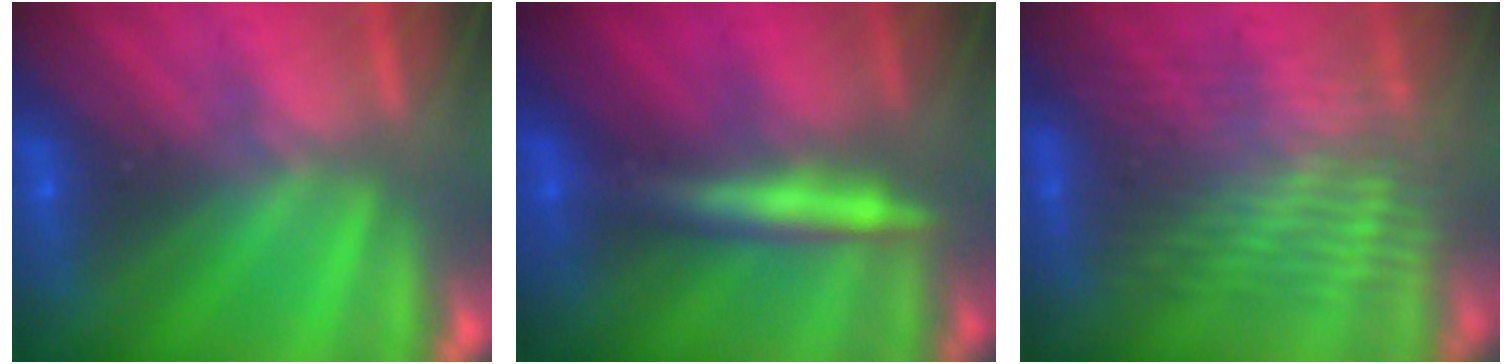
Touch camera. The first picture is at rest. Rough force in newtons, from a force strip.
{"total": 2.9}
{"total": 3.6}